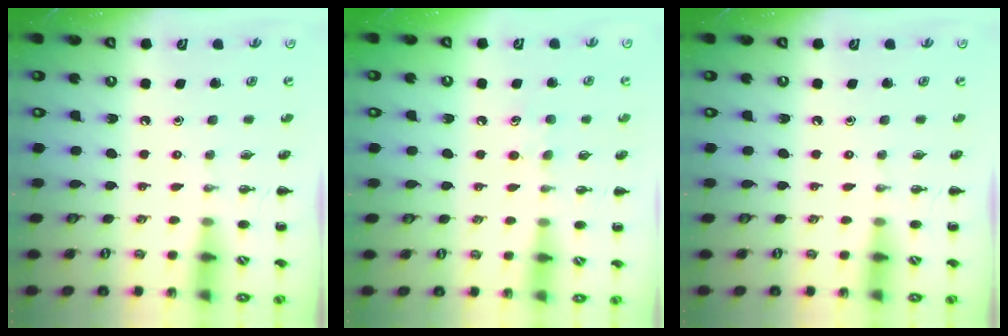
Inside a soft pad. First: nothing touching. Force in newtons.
{"total": 4.8, "press": 4.7, "slide": 1.2}
{"total": 0.0}